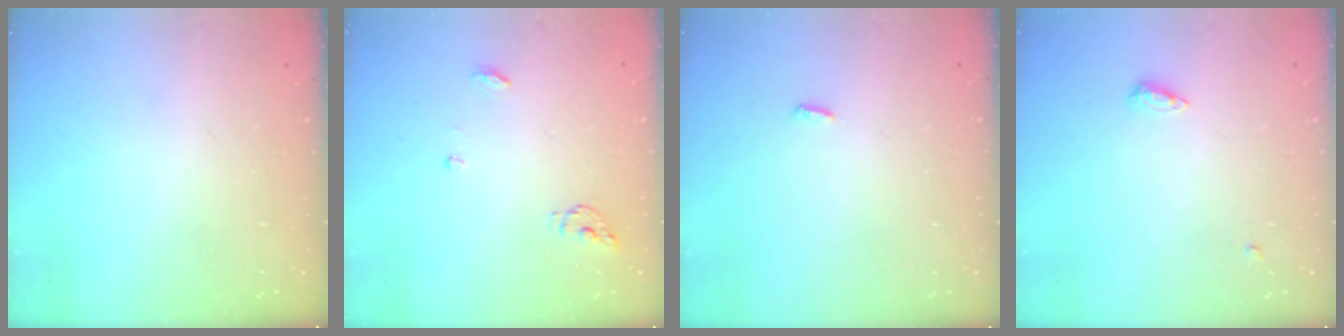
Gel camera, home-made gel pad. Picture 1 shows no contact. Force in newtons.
{"total": 4.8, "press": 4.8, "slide": 0.4}
{"total": 3.0, "press": 2.9, "slide": 0.8}
{"total": 5.5, "press": 5.4, "slide": 1.0}